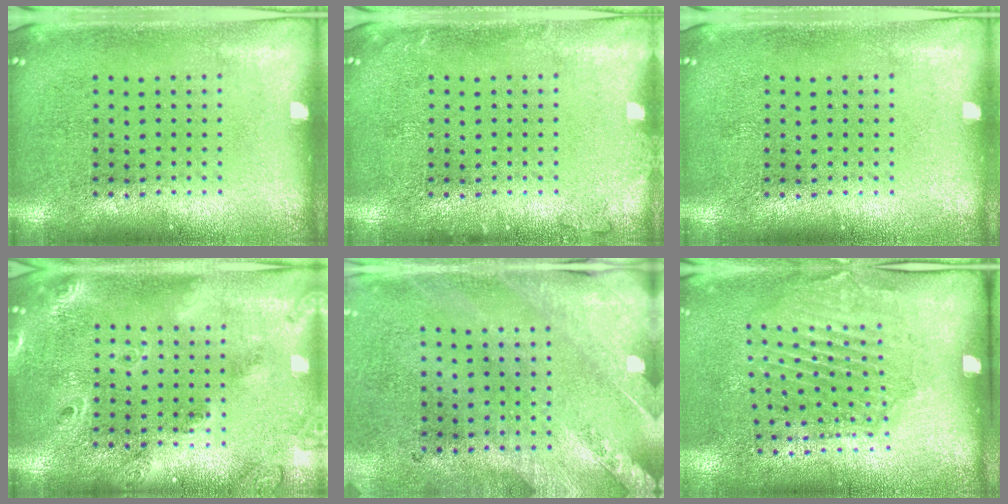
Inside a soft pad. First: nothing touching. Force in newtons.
{"total": 0.9, "press": 0.8, "slide": 0.2}
{"total": 0.0}
{"total": 1.8, "press": 1.7, "slide": 0.7}
{"total": 2.5, "press": 2.0, "slide": 1.4}
{"total": 1.9, "press": 1.3, "slide": 1.4}